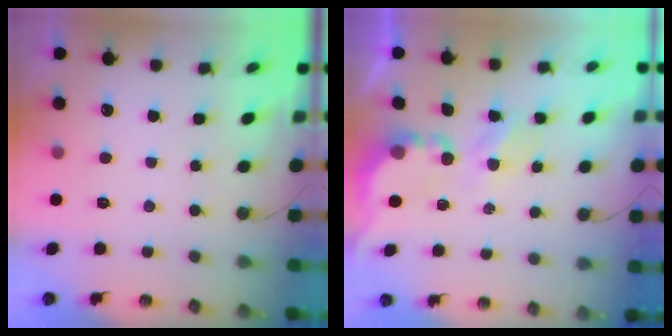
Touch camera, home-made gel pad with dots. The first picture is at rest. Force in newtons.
{"total": 5.2, "press": 5.2, "slide": 0.4}